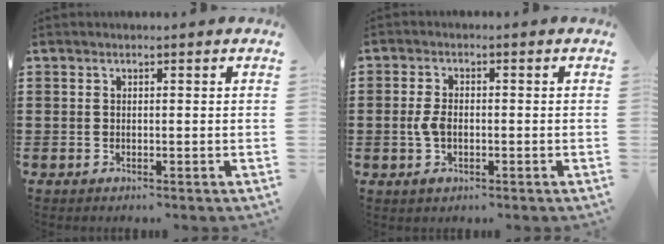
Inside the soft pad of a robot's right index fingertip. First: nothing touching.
{"total": 3.5, "force": [-0.7, 1.9, 2.8], "torque": [-0.069, -0.005, -0.014]}